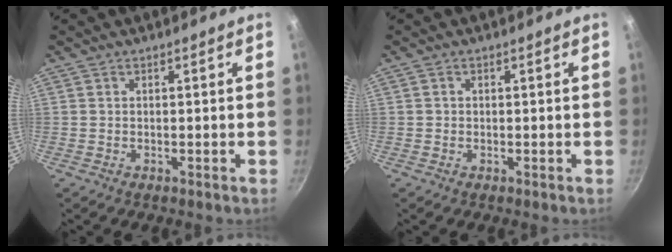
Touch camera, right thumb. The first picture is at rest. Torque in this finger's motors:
{"motor_torque": [-0.16, -0.16, -0.07, 0.11, -0.02]}